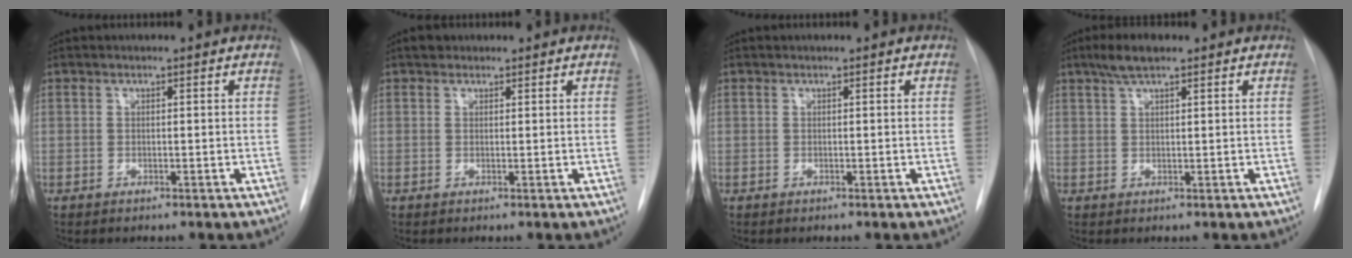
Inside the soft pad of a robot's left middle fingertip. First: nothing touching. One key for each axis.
{"total": 1.3, "fx": 1.0, "fy": 0.8, "fz": 0.2, "tx": -0.003, "ty": 0.010, "tz": 0.012}
{"total": 0.0}
{"total": 3.9, "fx": 2.7, "fy": 0.9, "fz": 2.7, "tx": -0.055, "ty": 0.011, "tz": 0.050}